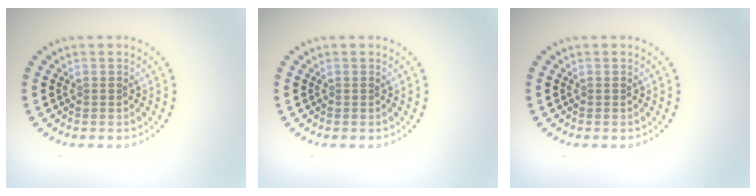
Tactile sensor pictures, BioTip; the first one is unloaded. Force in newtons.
{"total": 0.0}
{"total": 0.0}